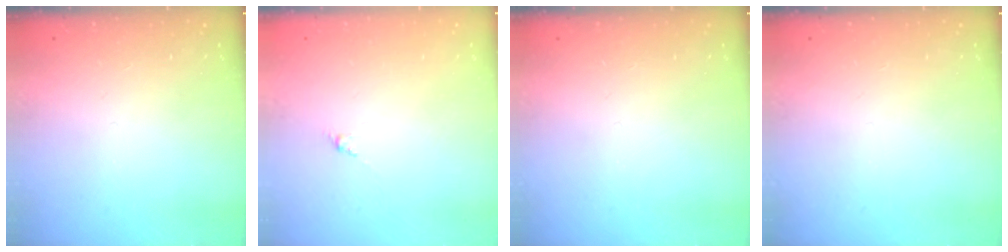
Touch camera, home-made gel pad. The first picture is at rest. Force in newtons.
{"total": 0.0}
{"total": 0.0}
{"total": 0.0}